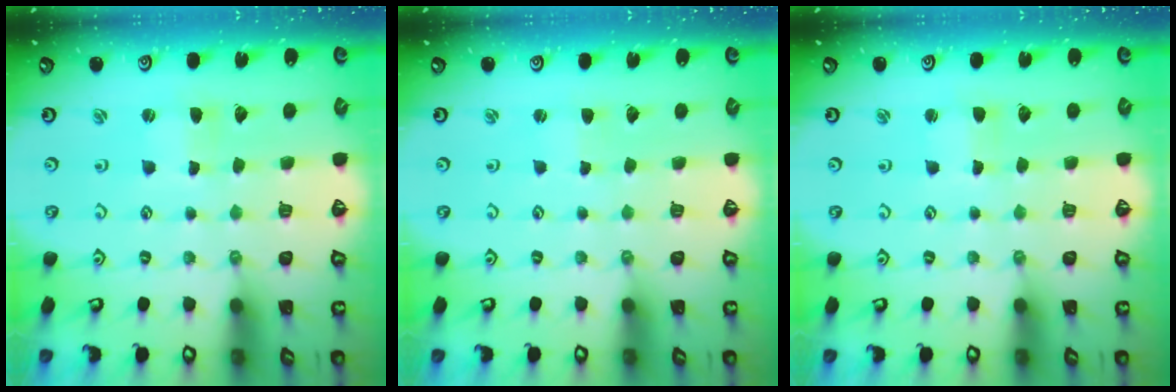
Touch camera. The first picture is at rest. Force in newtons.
{"total": 1.5, "press": 1.5, "slide": 0.3}
{"total": 2.1, "press": 2.1, "slide": 0.3}